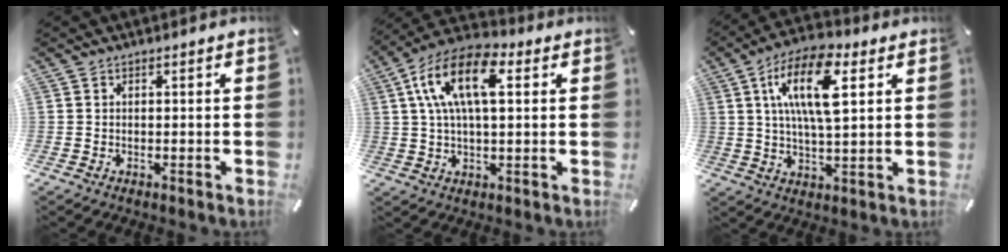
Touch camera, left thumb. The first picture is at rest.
{"total": 13.8, "force": [4.2, 6.9, 11.2], "torque": [-0.235, 0.005, 0.071]}
{"total": 14.2, "force": [5.1, 5.5, 12.1], "torque": [-0.234, 0.003, 0.086]}